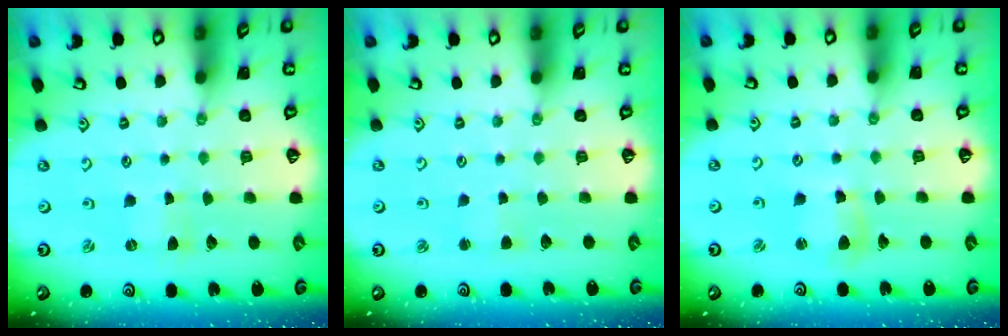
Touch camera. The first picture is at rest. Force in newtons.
{"total": 2.5, "press": 2.5, "slide": 0.4}
{"total": 5.4, "press": 5.4, "slide": 0.7}